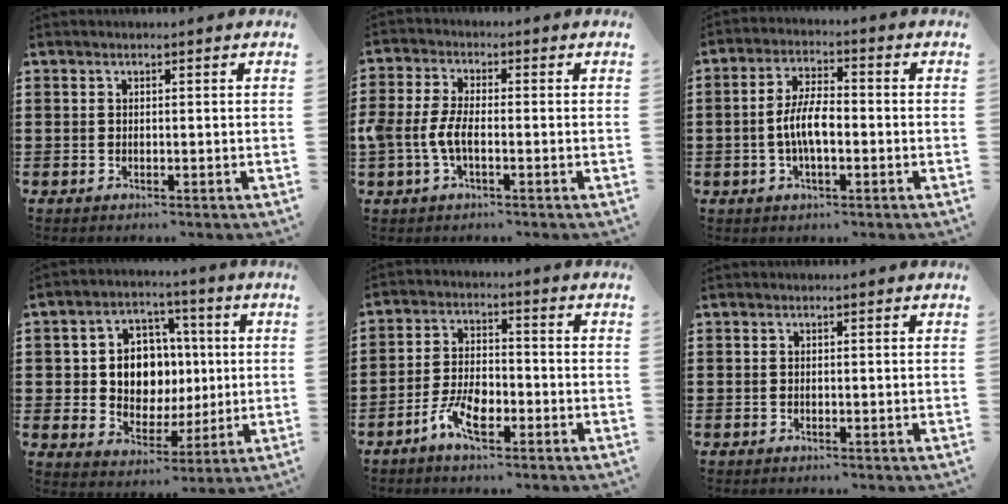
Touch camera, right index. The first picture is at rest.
{"total": 4.7, "force": [-1.3, 1.9, 4.0], "torque": [-0.106, -0.007, -0.034]}
{"total": 6.4, "force": [-1.0, 2.6, 5.7], "torque": [-0.120, 0.002, -0.024]}
{"total": 8.4, "force": [0.7, 7.2, 4.2], "torque": [-0.093, 0.016, 0.015]}
{"total": 6.1, "force": [-3.5, 2.6, 4.2], "torque": [-0.096, 0.004, -0.071]}
{"total": 0.0}